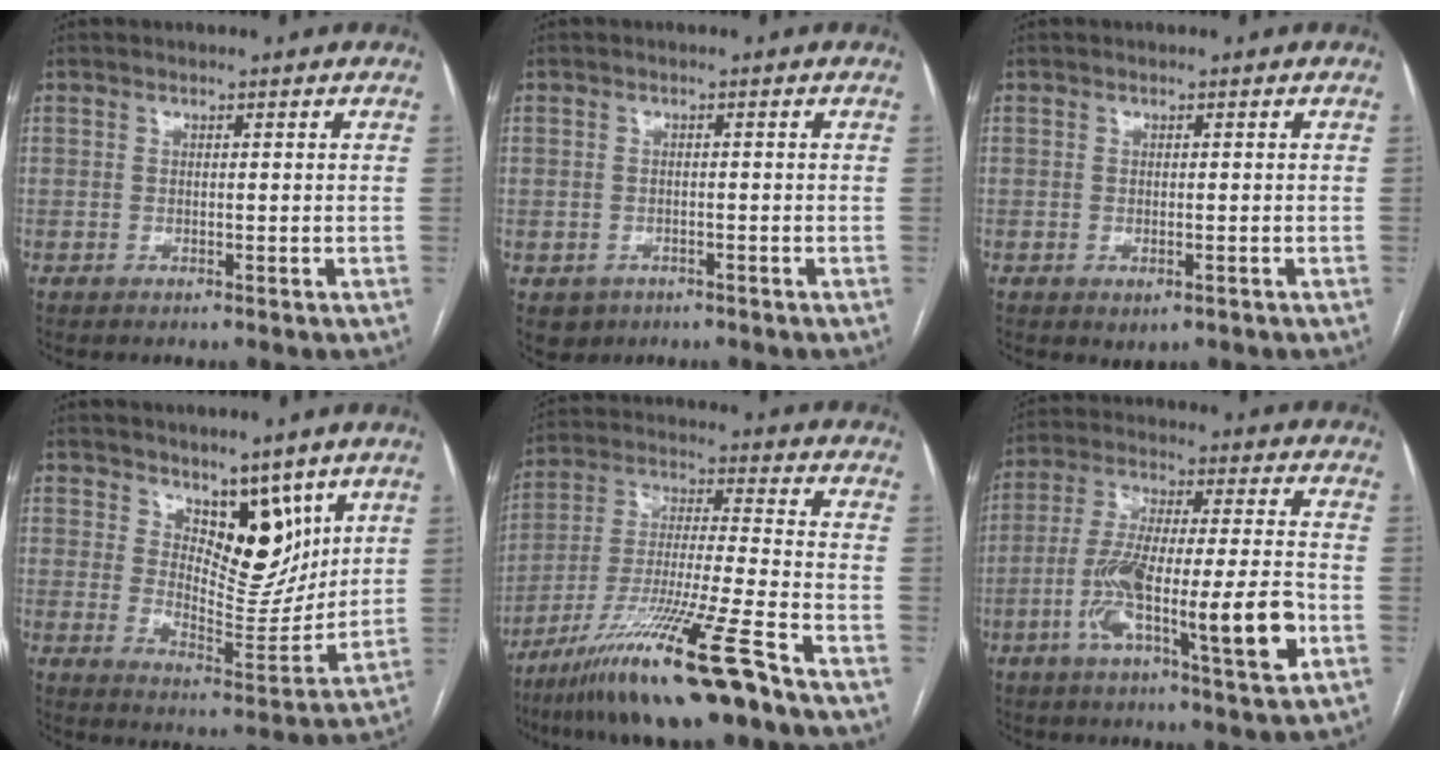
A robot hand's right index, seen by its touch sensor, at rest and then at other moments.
{"total": 3.4, "force": [-1.6, 3.0, 0.4], "torque": [-0.002, 0.007, -0.021]}
{"total": 1.6, "force": [-0.7, 0.8, 1.1], "torque": [-0.015, -0.003, -0.002]}
{"total": 9.6, "force": [5.9, 4.7, 6.0], "torque": [-0.085, -0.009, 0.106]}
{"total": 17.6, "force": [-11.9, -0.7, 13.0], "torque": [-0.262, -0.038, -0.218]}
{"total": 16.9, "force": [-5.2, 1.8, 16.0], "torque": [-0.271, 0.004, -0.084]}